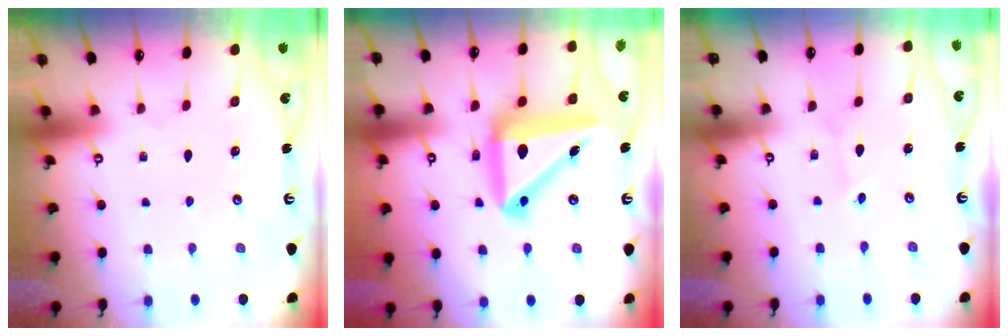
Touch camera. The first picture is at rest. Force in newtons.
{"total": 17.5, "press": 17.3, "slide": 2.3}
{"total": 2.0, "press": 2.0, "slide": 0.2}